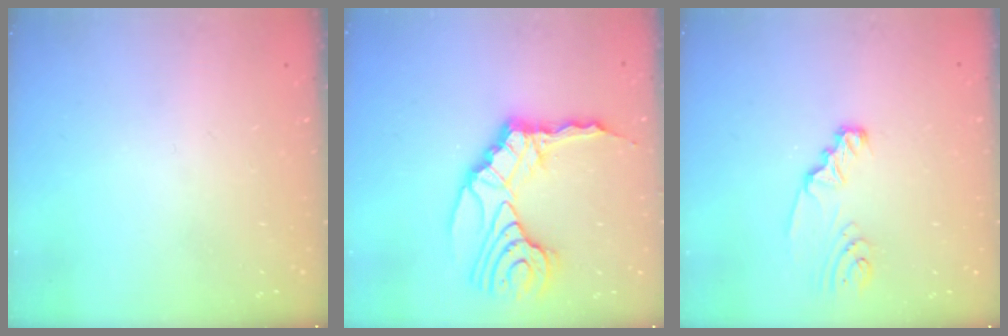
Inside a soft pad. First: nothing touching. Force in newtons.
{"total": 15.4, "press": 15.2, "slide": 2.1}
{"total": 3.0, "press": 3.0, "slide": 0.3}